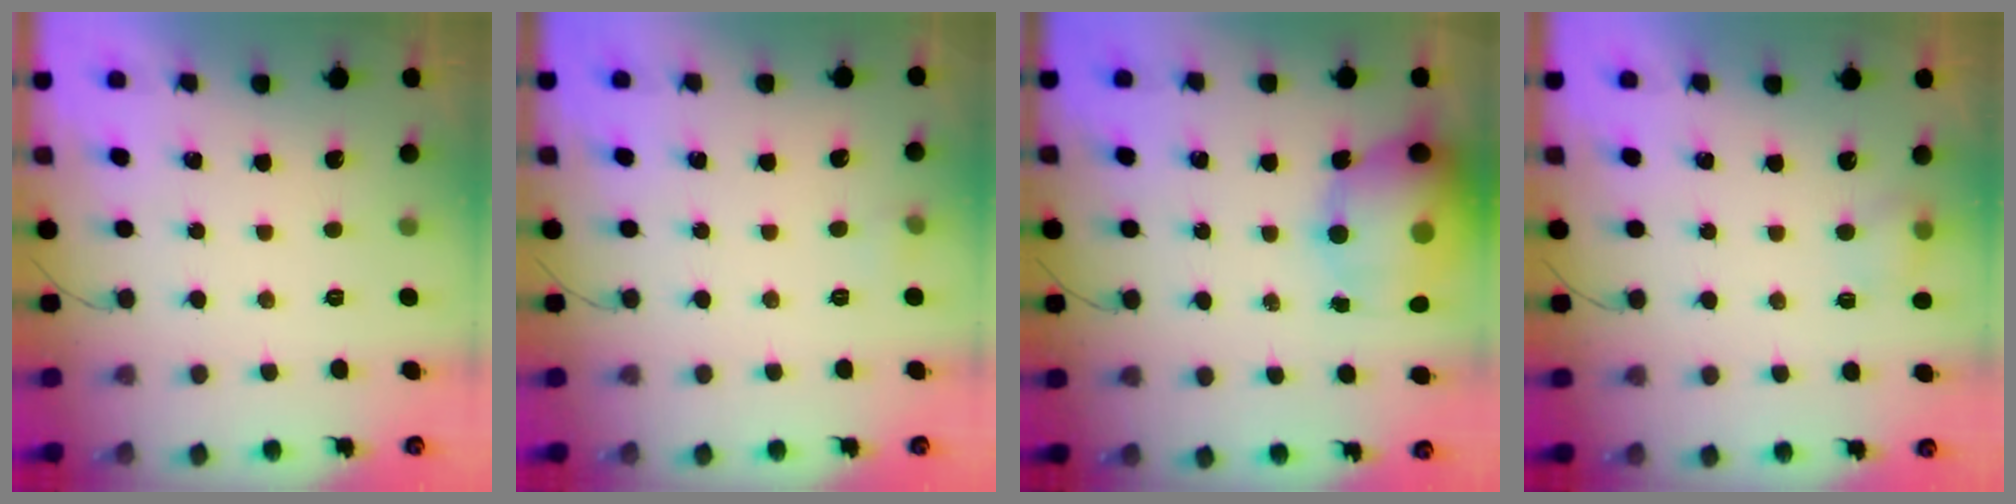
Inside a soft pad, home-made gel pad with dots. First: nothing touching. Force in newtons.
{"total": 3.9, "press": 3.7, "slide": 1.2}
{"total": 21.1, "press": 20.6, "slide": 4.6}
{"total": 4.7, "press": 4.5, "slide": 1.4}